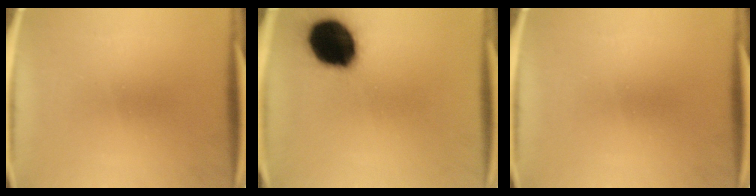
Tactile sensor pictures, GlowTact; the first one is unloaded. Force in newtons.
{"total": 20.1}
{"total": 0.0}